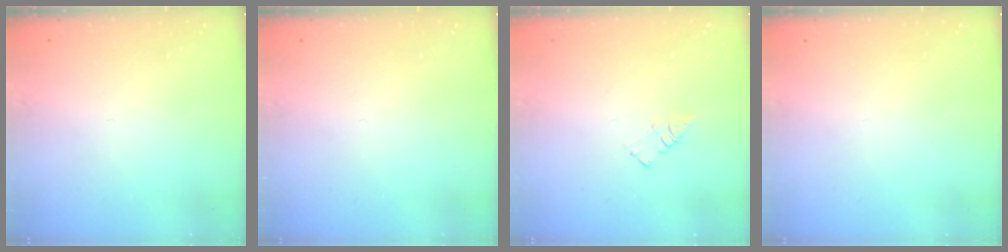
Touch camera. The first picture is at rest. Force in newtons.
{"total": 0.0}
{"total": 3.3, "press": 3.3, "slide": 0.4}
{"total": 0.0}